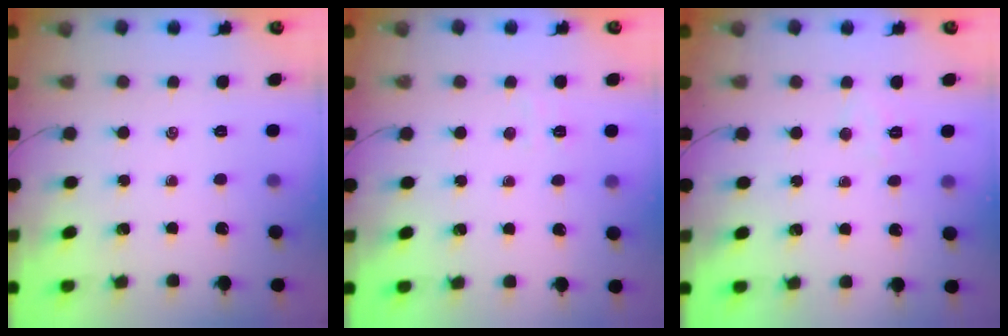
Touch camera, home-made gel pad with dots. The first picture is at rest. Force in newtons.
{"total": 2.5, "press": 2.4, "slide": 0.8}
{"total": 4.7, "press": 4.6, "slide": 0.9}